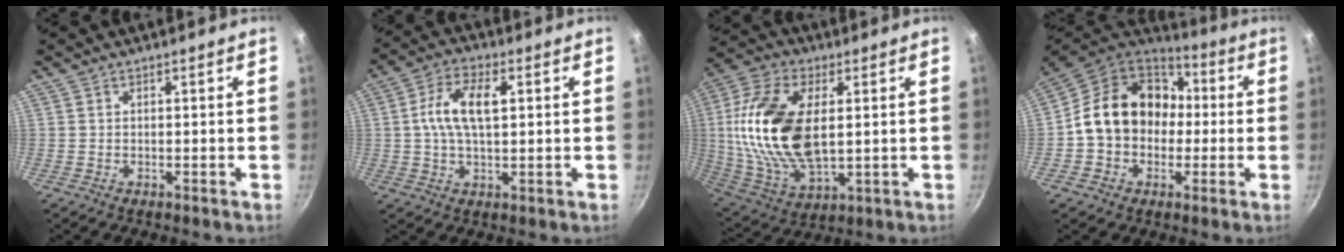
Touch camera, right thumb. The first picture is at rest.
{"total": 9.6, "force": [1.7, 5.0, 8.0], "torque": [-0.142, 0.016, 0.023]}
{"total": 21.6, "force": [2.6, 11.7, 18.0], "torque": [-0.354, -0.002, 0.050]}
{"total": 18.3, "force": [0.3, 15.1, 10.3], "torque": [-0.143, 0.053, -0.005]}